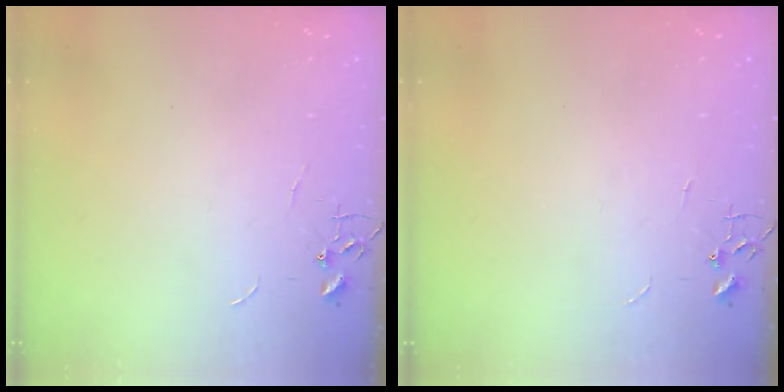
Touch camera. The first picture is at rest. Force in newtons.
{"total": 0.0}